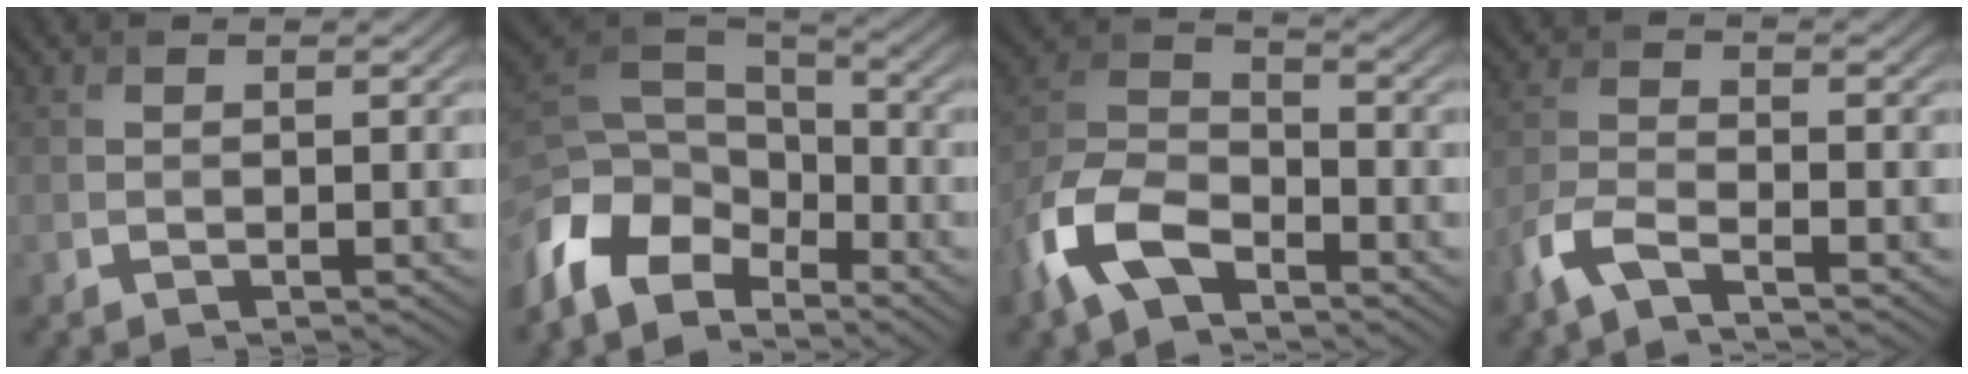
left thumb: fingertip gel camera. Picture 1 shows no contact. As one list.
[{"total": 12.1, "force": [-7.3, 6.9, 6.6], "torque": [-0.160, -0.016, -0.144]}, {"total": 10.4, "force": [-6.3, 5.0, 6.5], "torque": [-0.149, -0.007, -0.146]}, {"total": 4.5, "force": [-3.2, 1.3, 2.9], "torque": [-0.072, -0.007, -0.081]}]